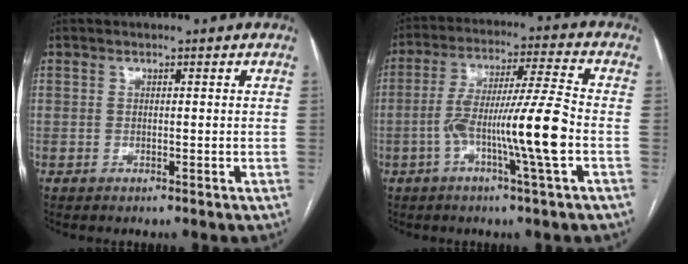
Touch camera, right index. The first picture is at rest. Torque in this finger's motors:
{"motor_torque": [1.66, -0.28, 0.67, 0.21]}